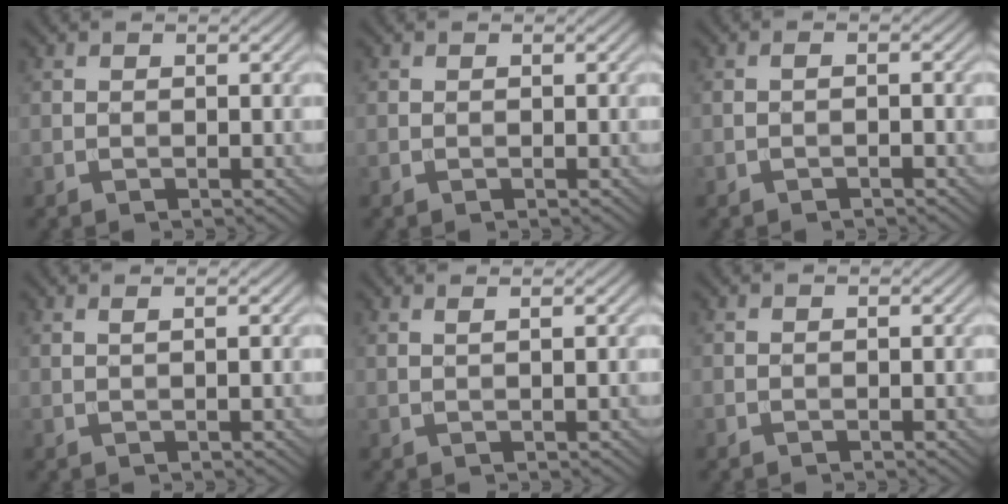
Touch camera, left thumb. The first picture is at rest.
{"total": 0.0}
{"total": 1.0, "force": [-0.6, 0.2, 0.8], "torque": [-0.015, 0.004, -0.015]}
{"total": 1.4, "force": [0.7, 0.2, 1.2], "torque": [-0.016, 0.003, 0.006]}
{"total": 1.8, "force": [1.0, 0.4, 1.5], "torque": [-0.019, 0.003, 0.005]}
{"total": 0.0}